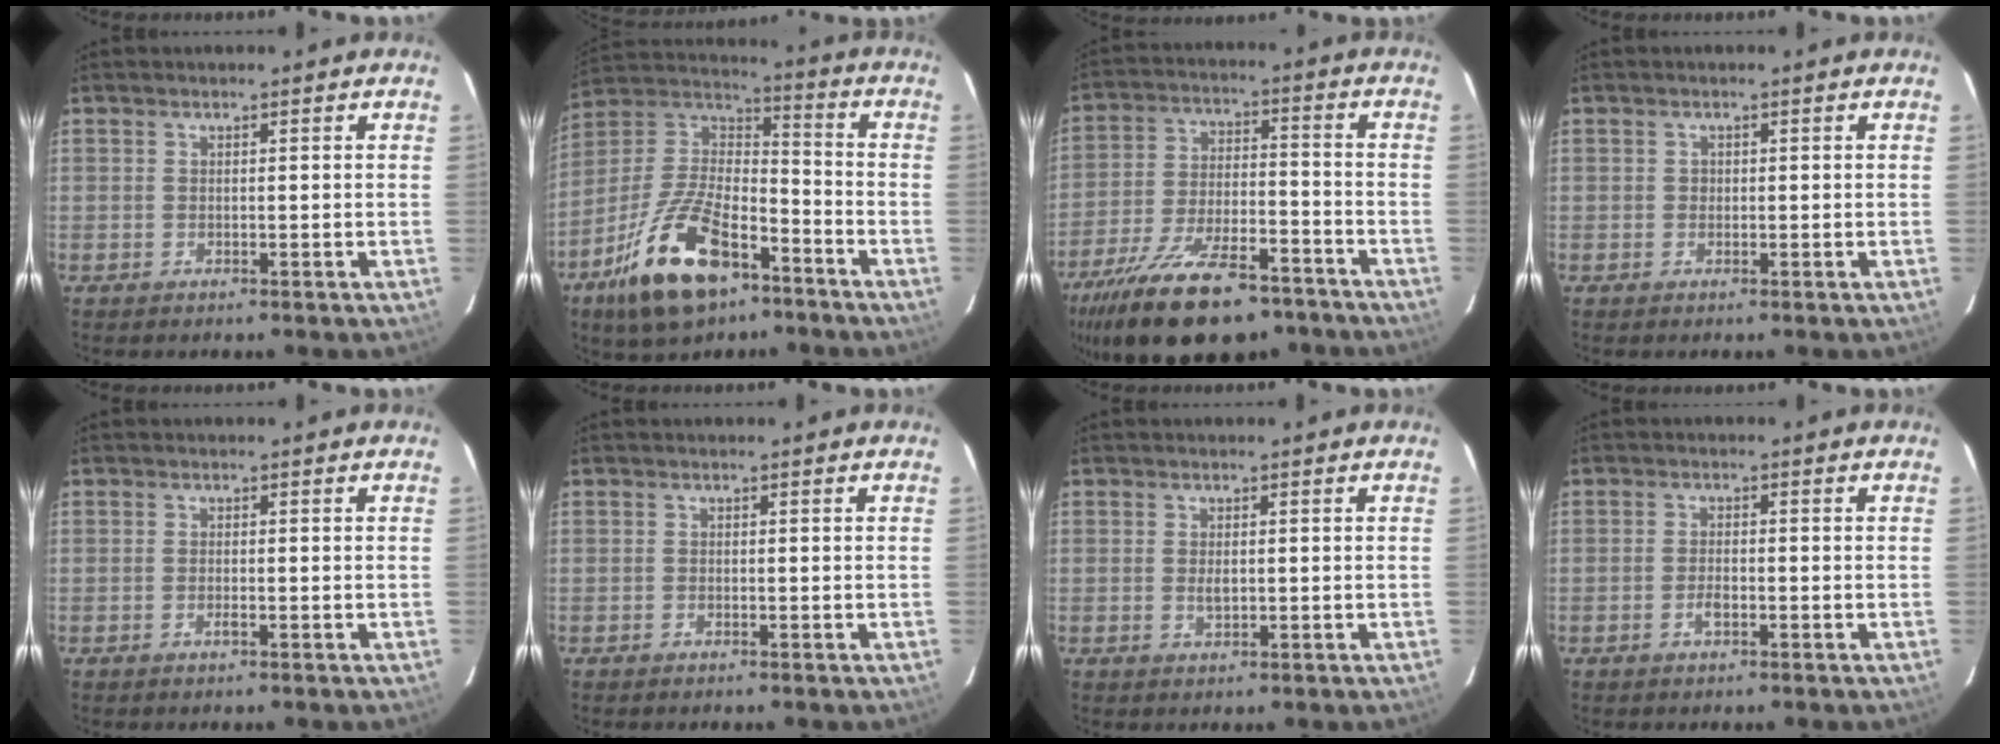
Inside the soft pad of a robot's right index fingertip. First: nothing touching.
{"total": 20.3, "force": [-11.3, 9.4, 14.0], "torque": [-0.289, -0.009, -0.197]}
{"total": 22.5, "force": [-16.7, 8.3, 12.5], "torque": [-0.243, -0.029, -0.256]}
{"total": 0.7, "force": [-0.1, 0.7, 0.0], "torque": [0.003, 0.001, -0.003]}
{"total": 0.9, "force": [-0.4, 0.3, 0.7], "torque": [-0.015, 0.000, -0.008]}
{"total": 0.0}
{"total": 1.6, "force": [0.0, 0.9, 1.3], "torque": [-0.024, 0.000, 0.002]}
{"total": 2.2, "force": [-1.0, 1.0, 1.6], "torque": [-0.035, 0.001, -0.020]}